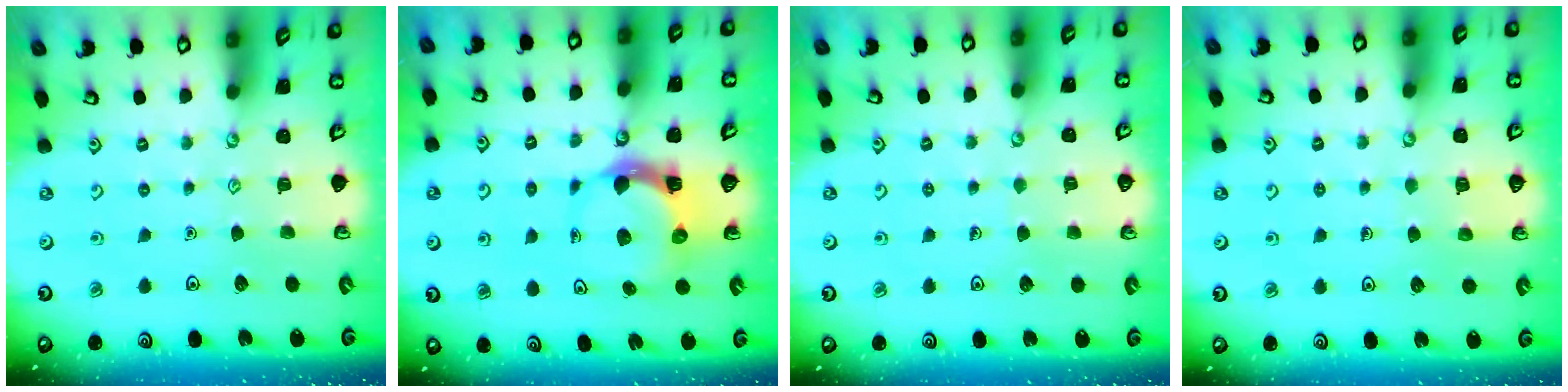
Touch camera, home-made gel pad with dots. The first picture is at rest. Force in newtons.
{"total": 5.1, "press": 5.0, "slide": 0.7}
{"total": 2.5, "press": 2.5, "slide": 0.2}
{"total": 3.9, "press": 3.9, "slide": 0.3}